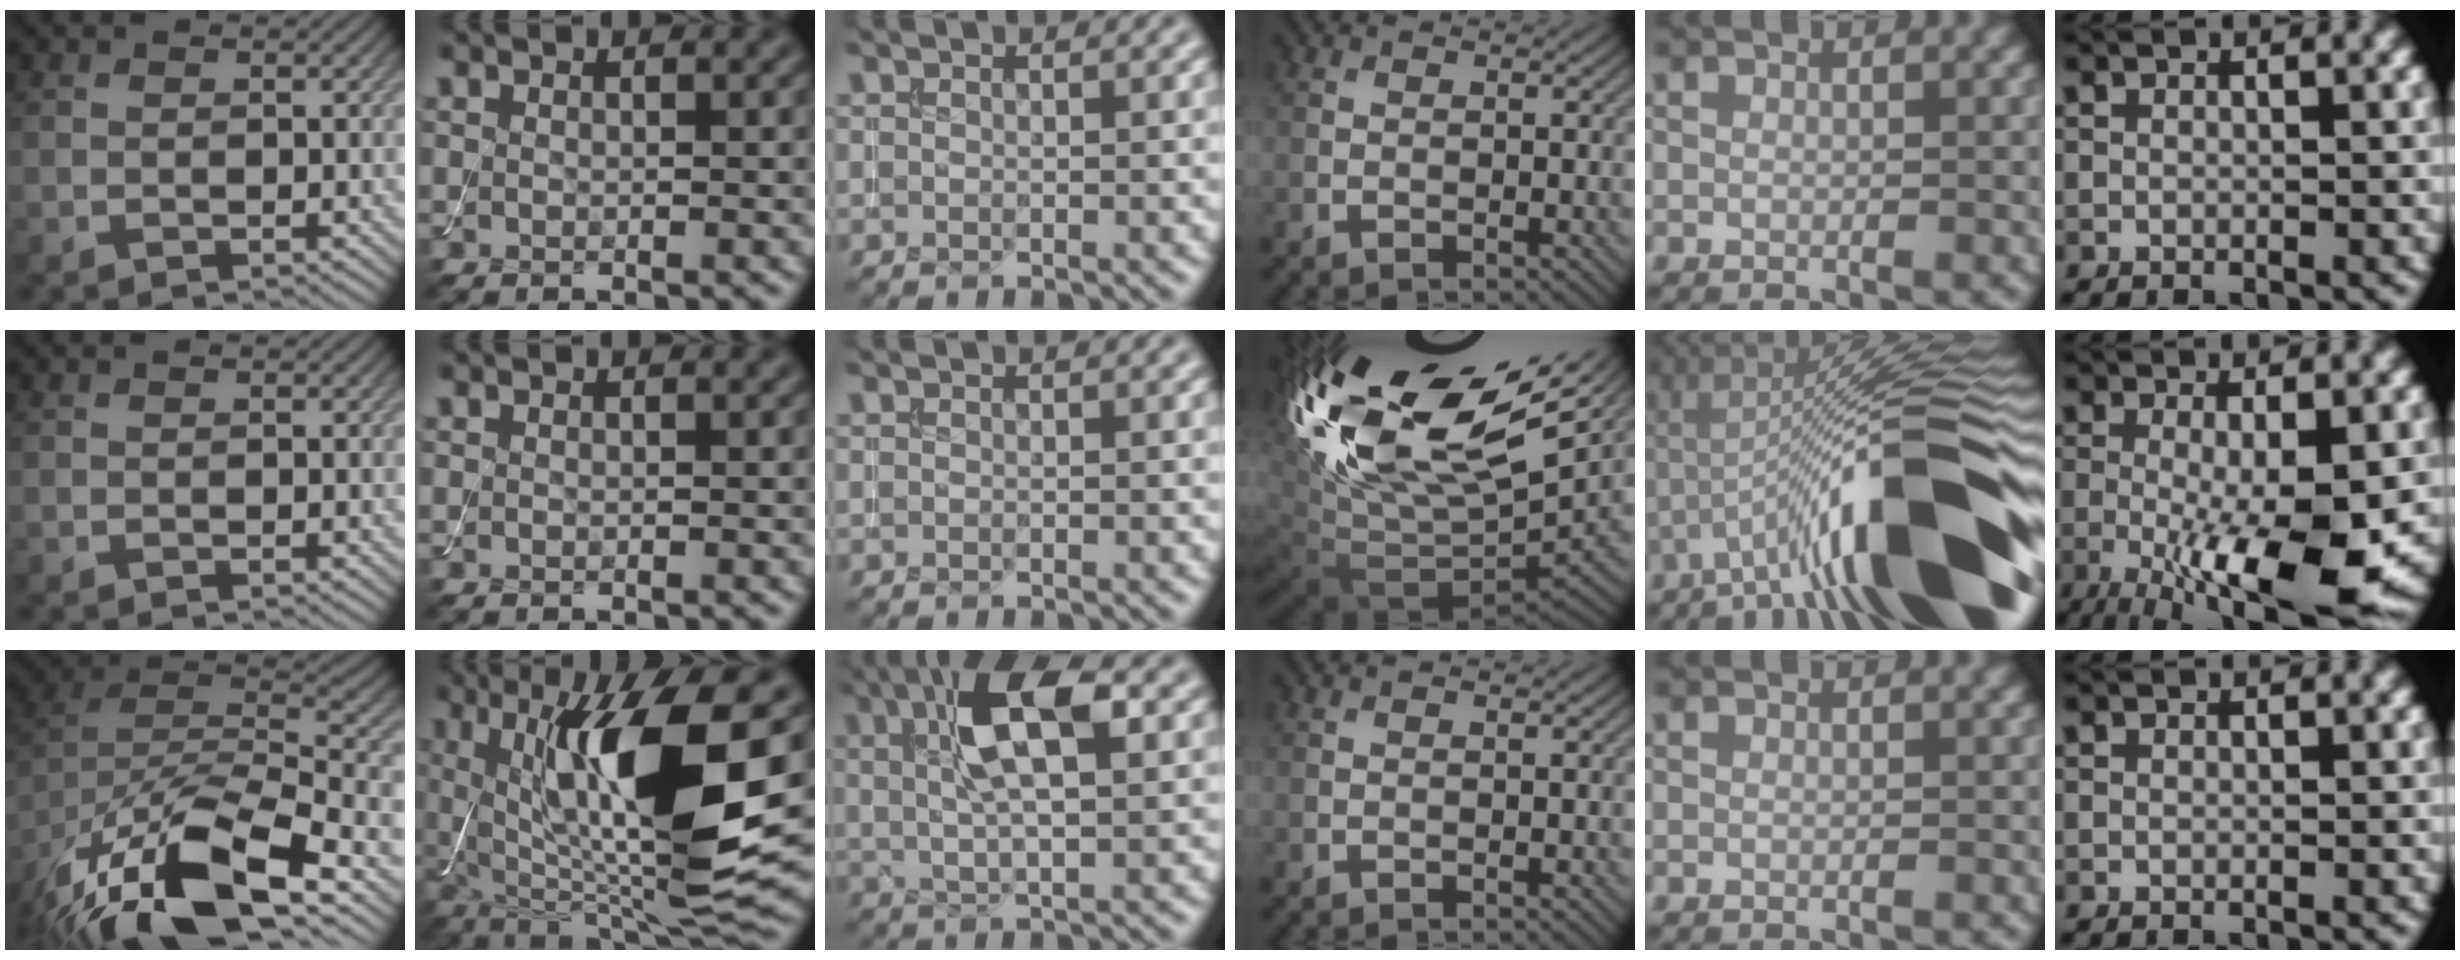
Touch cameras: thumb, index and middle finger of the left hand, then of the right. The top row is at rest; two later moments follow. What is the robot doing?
{"motion": "assemble", "object": "toy tower of hanoi"}